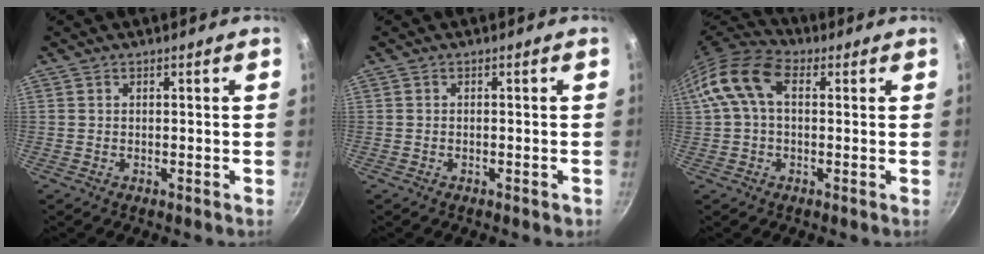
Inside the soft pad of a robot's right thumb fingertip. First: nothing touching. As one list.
[{"total": 1.0, "force": [-0.6, 0.4, 0.7], "torque": [-0.012, 0.009, -0.006]}, {"total": 11.4, "force": [2.4, 7.1, 8.6], "torque": [-0.162, 0.029, 0.026]}]